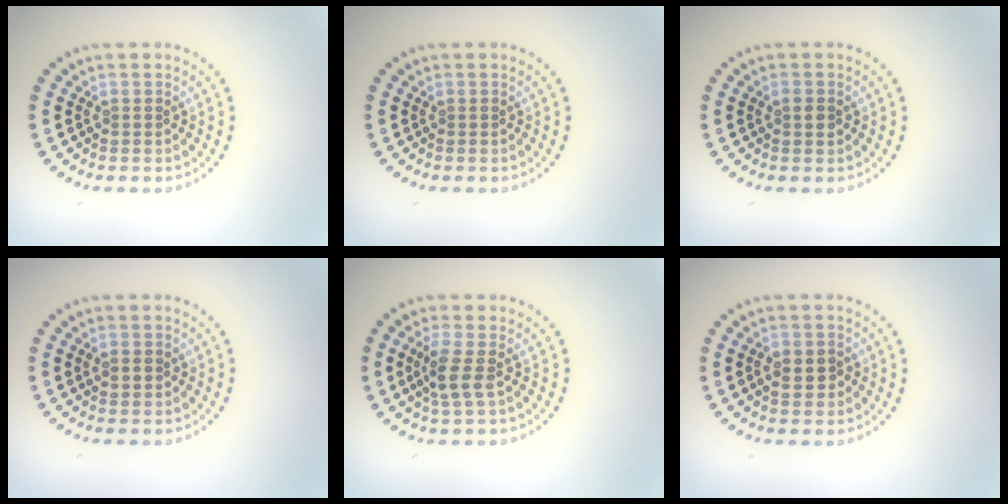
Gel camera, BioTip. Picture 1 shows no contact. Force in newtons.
{"total": 0.0}
{"total": 0.9, "press": 0.8, "slide": 0.2}
{"total": 1.3, "press": 1.2, "slide": 0.3}
{"total": 2.4, "press": 2.0, "slide": 1.2}
{"total": 2.1, "press": 2.1, "slide": 0.4}